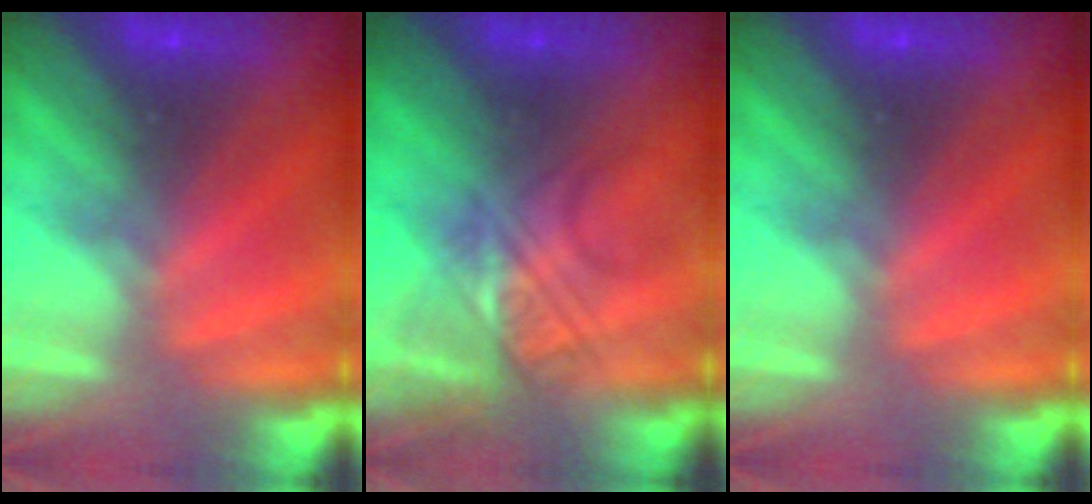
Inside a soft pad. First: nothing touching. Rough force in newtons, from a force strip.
{"total": 2.4}
{"total": 0.0}